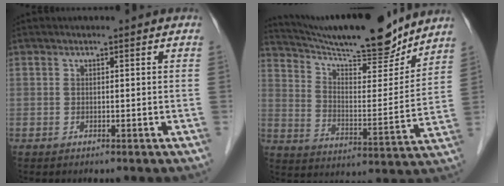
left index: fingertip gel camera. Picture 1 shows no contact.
{"total": 20.5, "force": [18.5, 2.4, 8.4], "torque": [-0.144, -0.013, 0.281]}